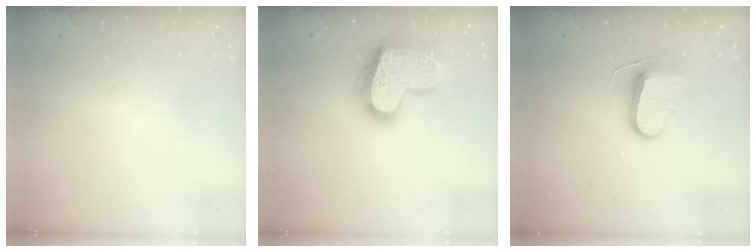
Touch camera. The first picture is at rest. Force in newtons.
{"total": 20.4, "press": 20.3, "slide": 1.7}
{"total": 9.1, "press": 9.1, "slide": 0.0}